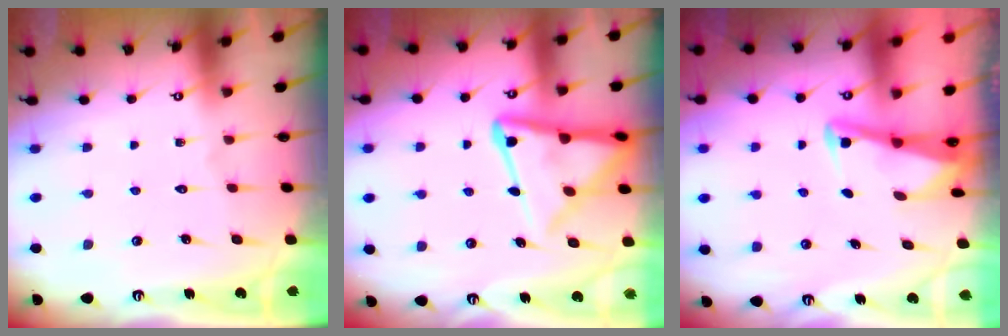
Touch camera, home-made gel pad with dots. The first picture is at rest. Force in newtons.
{"total": 13.3, "press": 13.2, "slide": 1.4}
{"total": 3.0, "press": 2.9, "slide": 0.4}